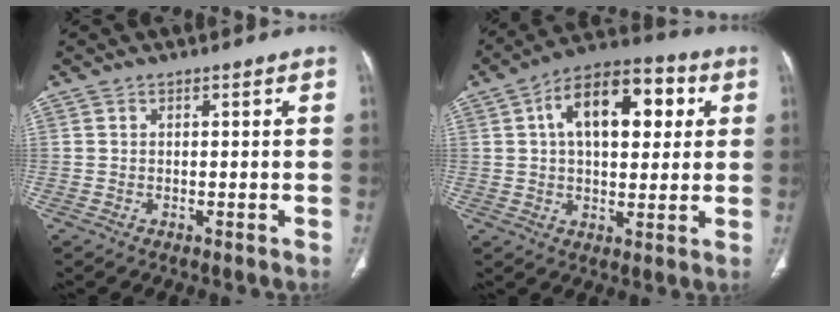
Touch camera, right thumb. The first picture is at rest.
{"total": 16.6, "force": [4.4, 9.1, 13.2], "torque": [-0.173, 0.019, 0.063]}